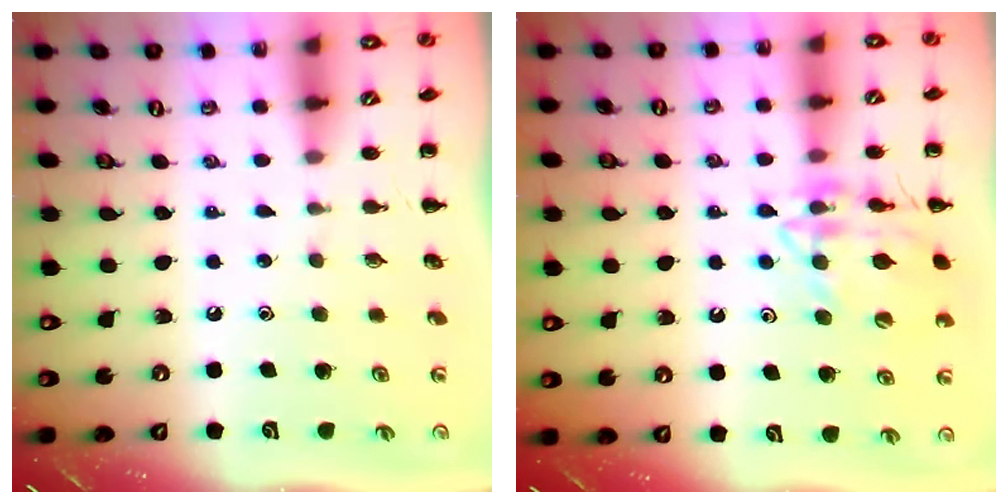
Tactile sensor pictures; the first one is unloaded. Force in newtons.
{"total": 14.5, "press": 14.4, "slide": 1.2}